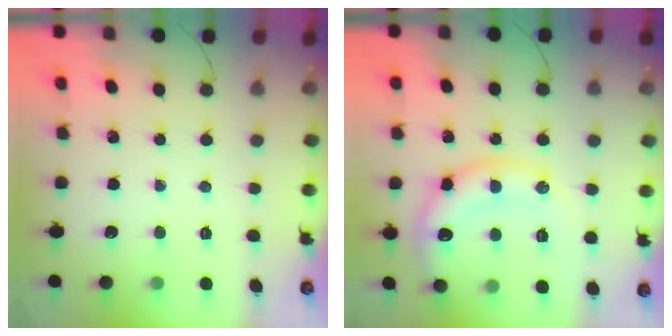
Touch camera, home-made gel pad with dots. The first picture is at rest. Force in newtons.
{"total": 15.4, "press": 15.3, "slide": 1.5}